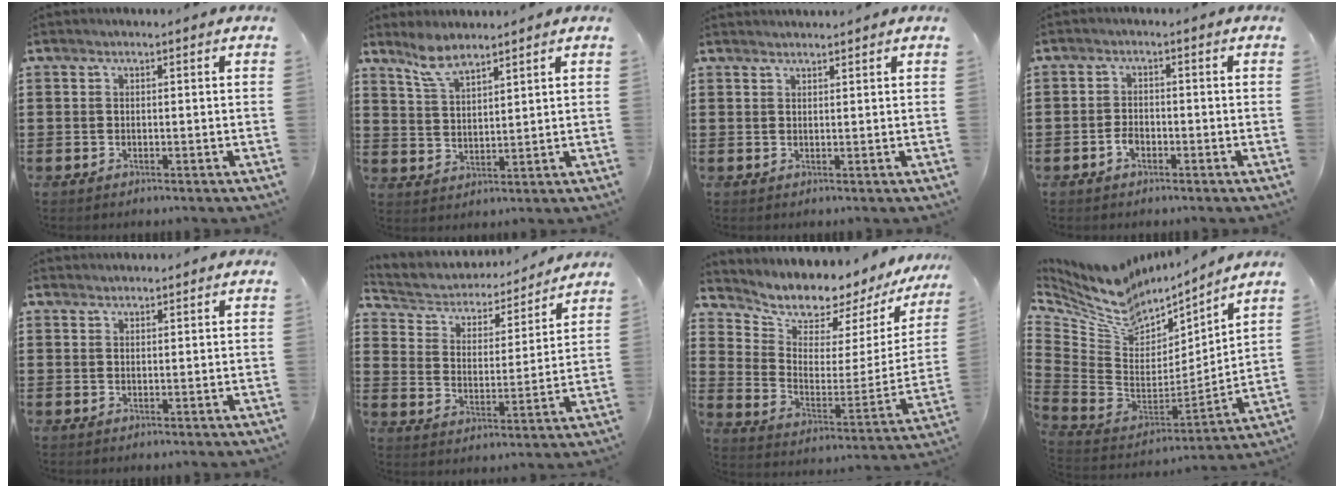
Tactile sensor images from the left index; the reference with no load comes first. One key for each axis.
{"total": 5.6, "fx": 4.6, "fy": 1.5, "fz": 2.8, "tx": -0.069, "ty": -0.005, "tz": 0.086}
{"total": 1.2, "fx": 1.2, "fy": -0.1, "fz": 0.0, "tx": -0.002, "ty": -0.002, "tz": 0.024}
{"total": 2.0, "fx": -0.9, "fy": 1.2, "fz": 1.2, "tx": -0.034, "ty": -0.001, "tz": -0.021}
{"total": 1.1, "fx": 1.1, "fy": 0.2, "fz": 0.0, "tx": -0.001, "ty": 0.000, "tz": 0.022}
{"total": 4.2, "fx": 3.8, "fy": 1.6, "fz": 0.3, "tx": -0.036, "ty": -0.027, "tz": 0.059}
{"total": 6.2, "fx": 5.9, "fy": 1.7, "fz": 0.5, "tx": -0.036, "ty": -0.062, "tz": 0.096}
{"total": 8.0, "fx": 6.2, "fy": 4.2, "fz": 2.7, "tx": -0.101, "ty": -0.051, "tz": 0.112}